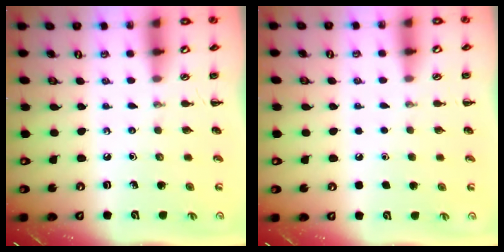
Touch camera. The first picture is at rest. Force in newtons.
{"total": 1.8, "press": 1.8, "slide": 0.1}